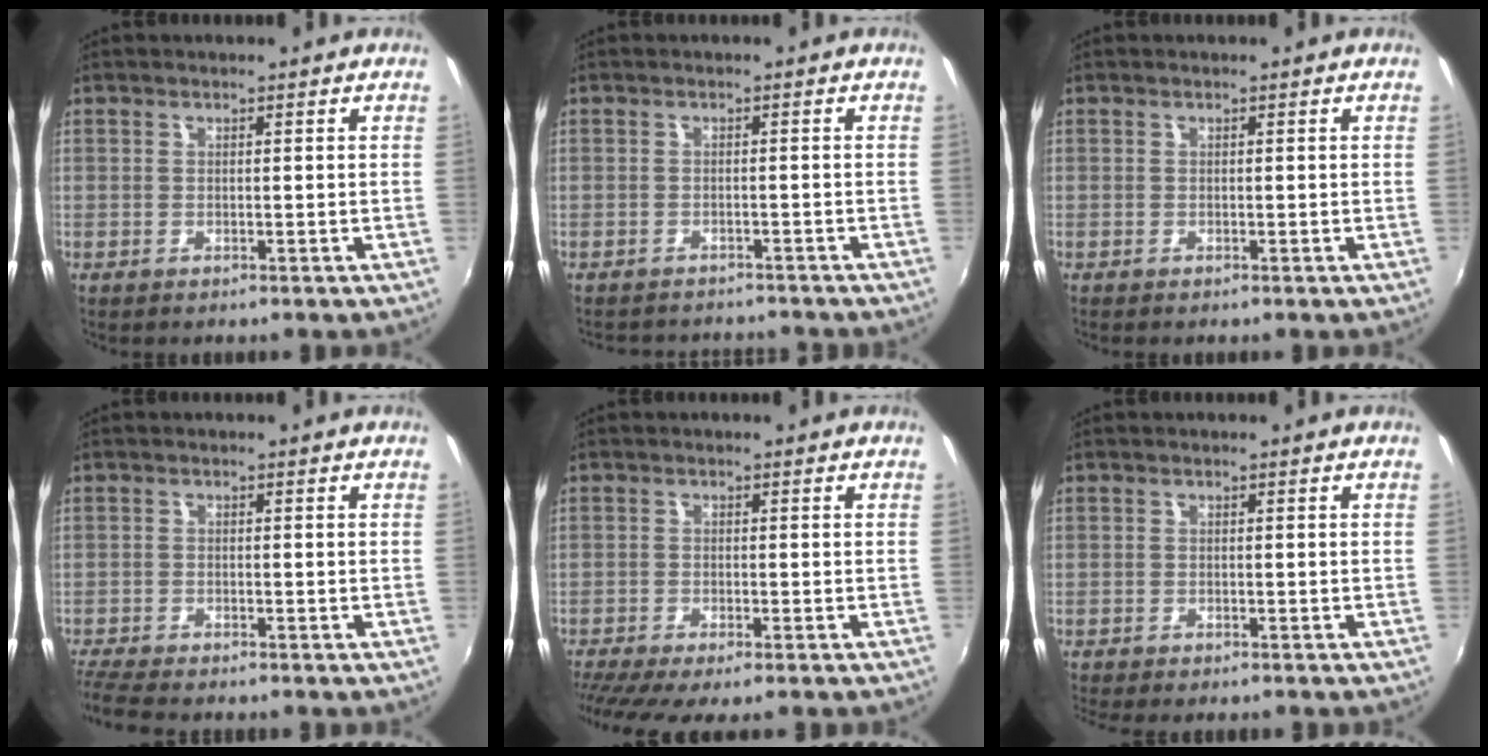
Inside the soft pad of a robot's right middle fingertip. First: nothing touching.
{"total": 6.8, "force": [-6.3, 1.7, 1.8], "torque": [-0.047, -0.012, -0.089]}
{"total": 0.0}
{"total": 6.0, "force": [-5.5, 0.6, 2.4], "torque": [-0.072, -0.029, -0.101]}
{"total": 7.1, "force": [-5.8, 0.3, 4.0], "torque": [-0.094, -0.034, -0.098]}
{"total": 3.5, "force": [-3.1, 0.6, 1.6], "torque": [-0.037, -0.018, -0.052]}